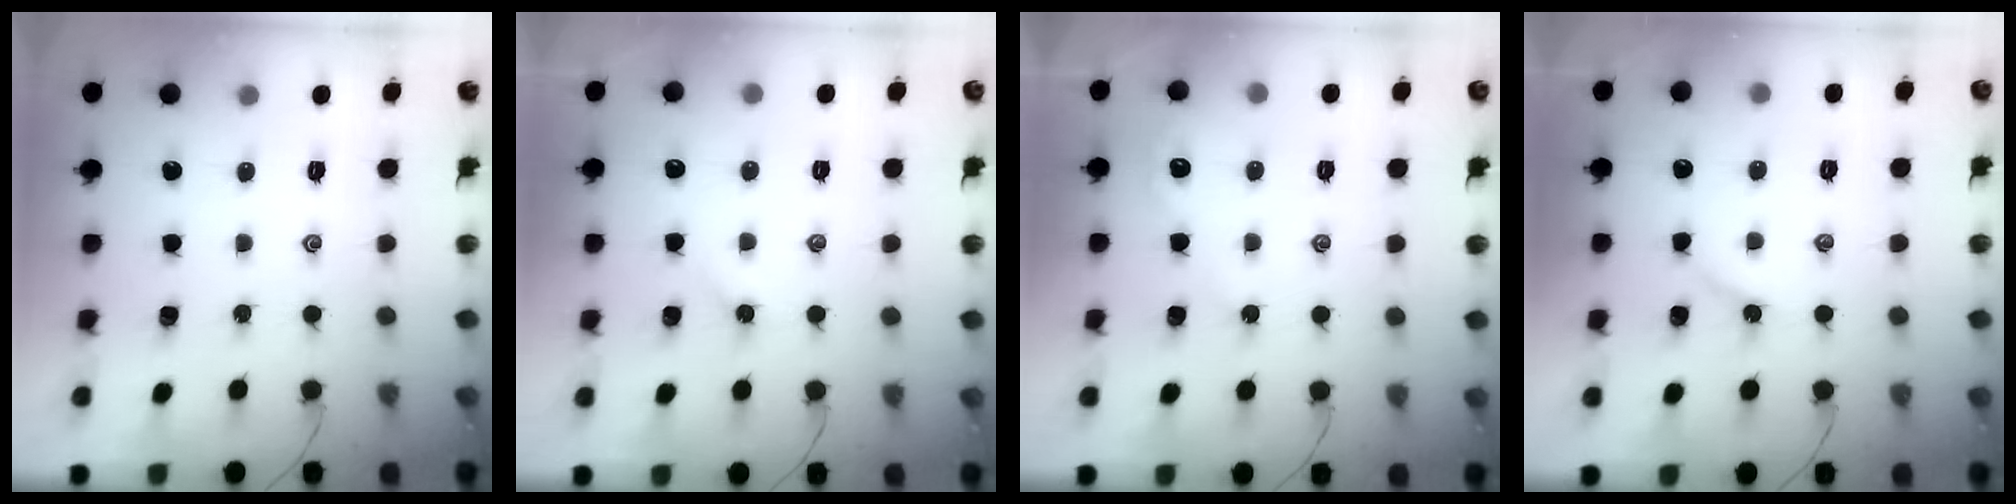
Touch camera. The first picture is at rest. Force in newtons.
{"total": 2.6, "press": 2.5, "slide": 0.5}
{"total": 2.6, "press": 2.5, "slide": 0.5}
{"total": 2.5, "press": 2.5, "slide": 0.3}